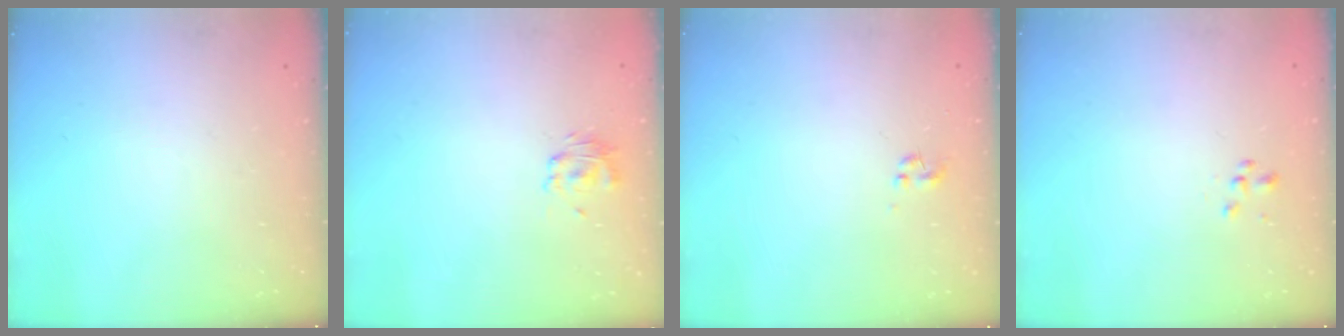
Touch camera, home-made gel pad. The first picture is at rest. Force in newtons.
{"total": 2.9, "press": 2.8, "slide": 0.8}
{"total": 0.0}
{"total": 1.5, "press": 1.4, "slide": 0.5}